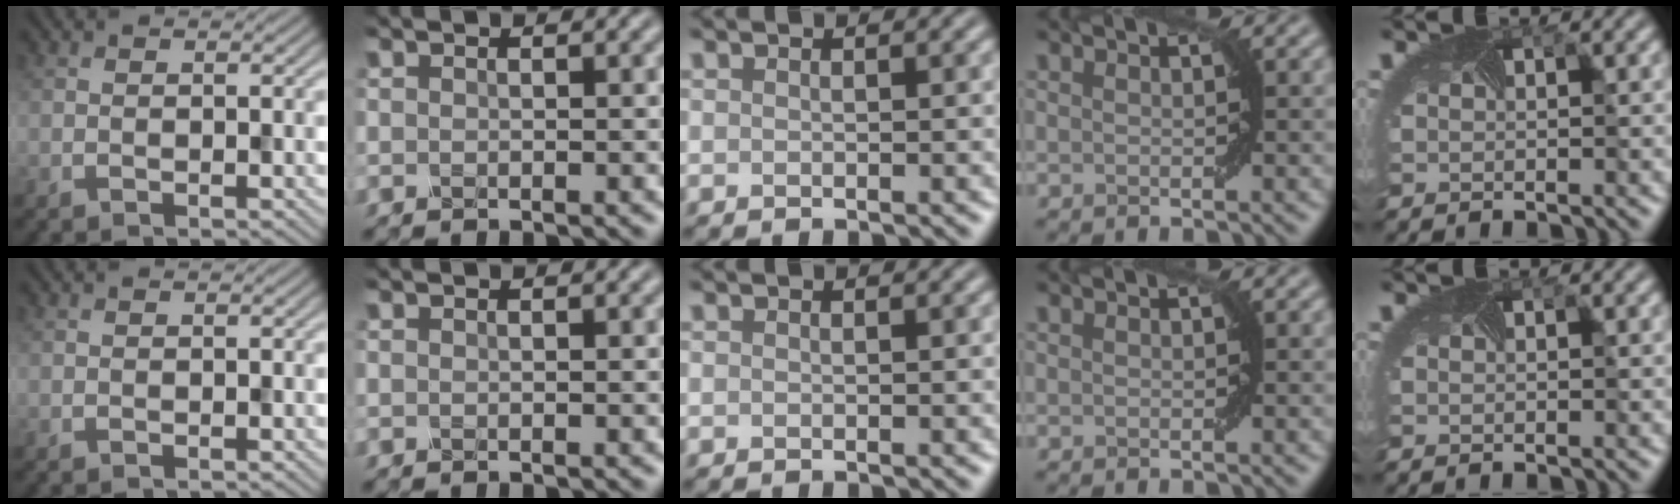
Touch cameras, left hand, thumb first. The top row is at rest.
{}